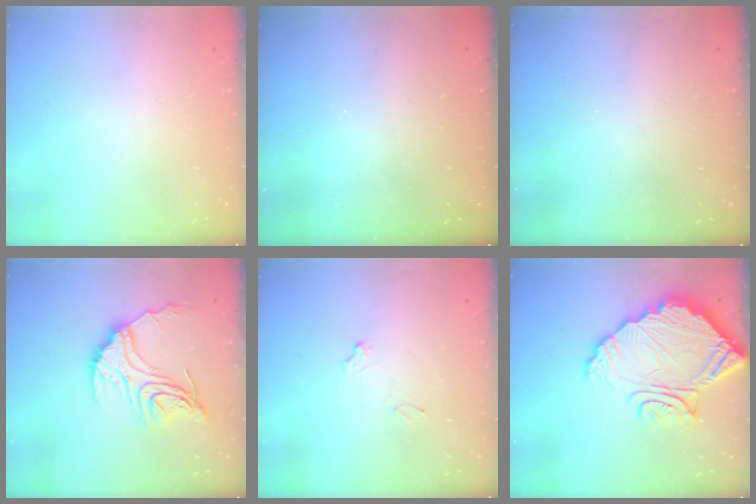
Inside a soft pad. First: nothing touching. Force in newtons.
{"total": 3.2, "press": 3.2, "slide": 0.1}
{"total": 3.1, "press": 3.0, "slide": 0.8}
{"total": 16.1, "press": 16.0, "slide": 1.6}
{"total": 7.1, "press": 7.1, "slide": 0.3}
{"total": 16.1, "press": 16.1, "slide": 1.5}